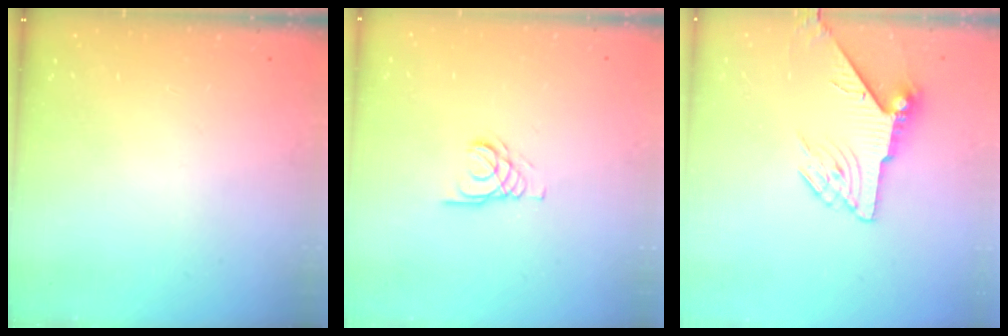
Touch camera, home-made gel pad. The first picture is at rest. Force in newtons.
{"total": 2.1, "press": 2.1, "slide": 0.2}
{"total": 7.0, "press": 7.0, "slide": 0.7}